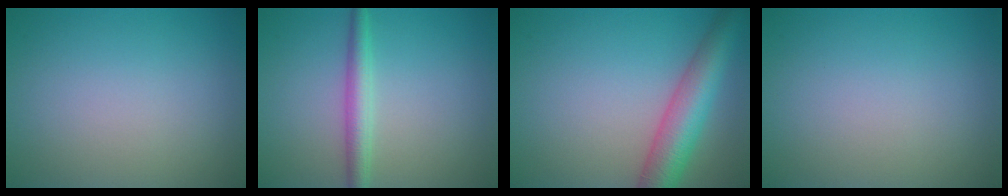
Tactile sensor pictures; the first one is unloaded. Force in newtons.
{"total": 2.7, "press": 2.7, "slide": 0.0}
{"total": 6.4, "press": 6.4, "slide": 0.2}
{"total": 0.0}